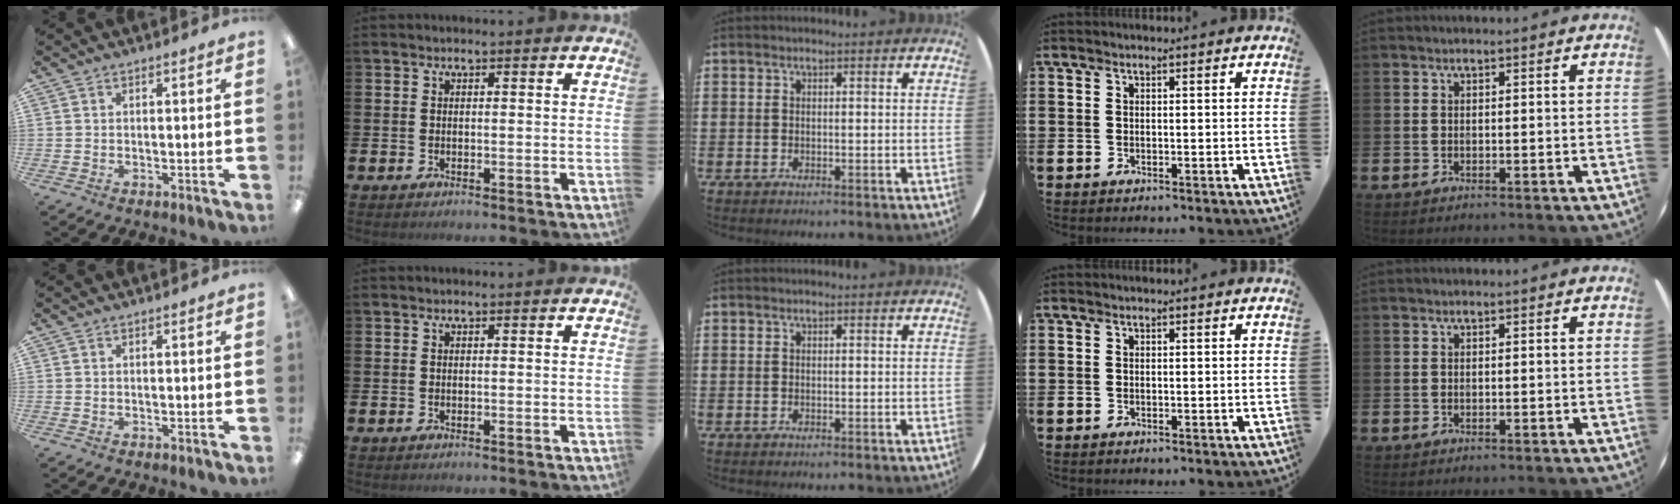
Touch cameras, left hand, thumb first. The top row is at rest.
{}